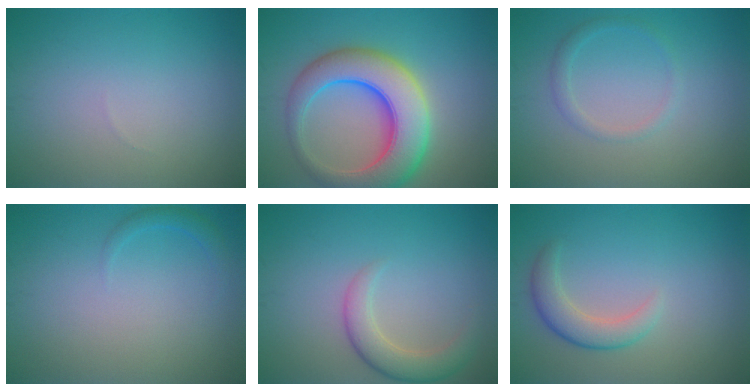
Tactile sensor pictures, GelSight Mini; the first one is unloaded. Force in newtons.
{"total": 9.5, "press": 9.5, "slide": 0.3}
{"total": 1.4, "press": 1.4, "slide": 0.0}
{"total": 1.2, "press": 1.1, "slide": 0.2}
{"total": 3.4, "press": 3.4, "slide": 0.4}
{"total": 2.9, "press": 2.9, "slide": 0.2}